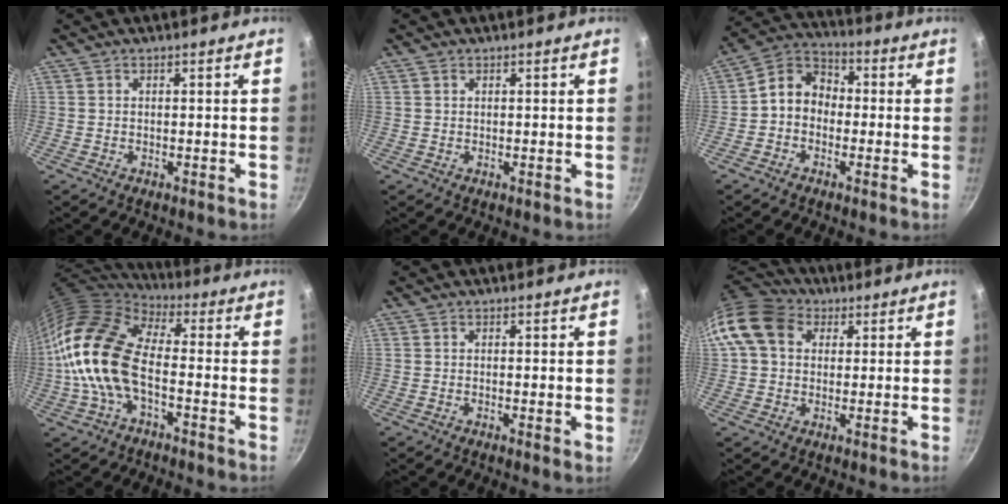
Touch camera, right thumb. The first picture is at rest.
{"total": 0.6, "force": [0.4, 0.5, 0.0], "torque": [0.001, 0.001, 0.004]}
{"total": 8.2, "force": [-1.0, 6.8, 4.6], "torque": [-0.048, 0.033, -0.043]}
{"total": 15.9, "force": [-2.7, 8.7, 13.1], "torque": [-0.227, 0.026, -0.067]}
{"total": 0.8, "force": [0.0, 0.0, 0.8], "torque": [-0.013, -0.004, -0.004]}
{"total": 11.6, "force": [3.4, 9.2, 6.1], "torque": [-0.094, 0.016, 0.045]}